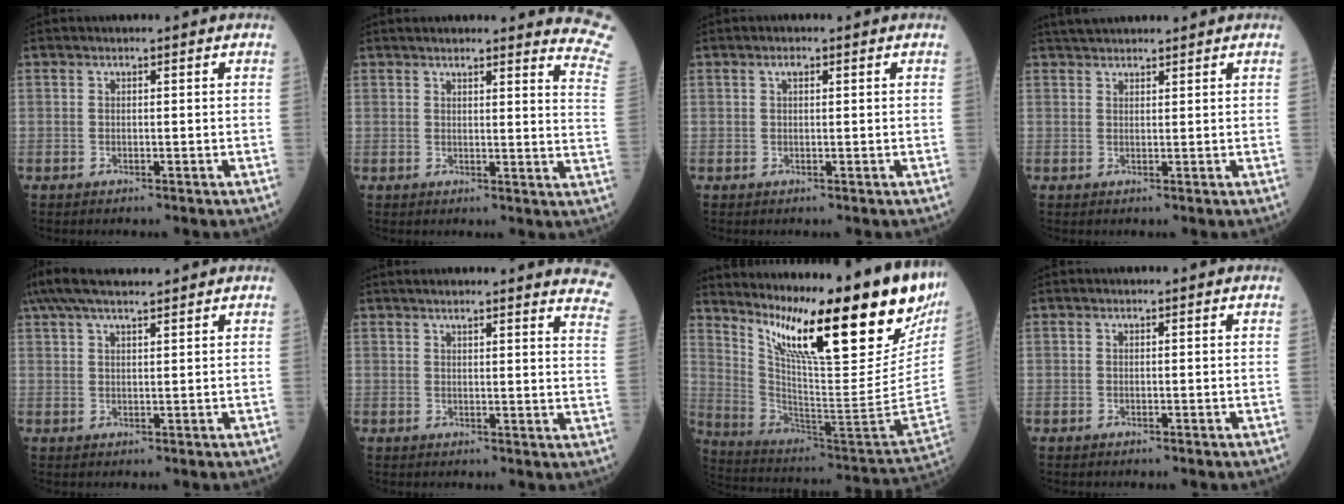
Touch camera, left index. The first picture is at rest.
{"total": 12.9, "force": [12.3, 0.0, 3.9], "torque": [-0.018, -0.085, 0.105]}
{"total": 1.0, "force": [0.4, 0.4, 0.8], "torque": [-0.017, 0.004, 0.007]}
{"total": 4.9, "force": [4.5, 0.8, 1.8], "torque": [-0.026, 0.038, 0.078]}
{"total": 8.1, "force": [6.6, 1.4, 4.6], "torque": [-0.085, 0.044, 0.116]}
{"total": 13.1, "force": [12.1, 0.5, 5.0], "torque": [-0.038, -0.057, 0.113]}
{"total": 29.2, "force": [19.7, 4.1, 21.1], "torque": [-0.353, -0.043, 0.296]}
{"total": 0.0}